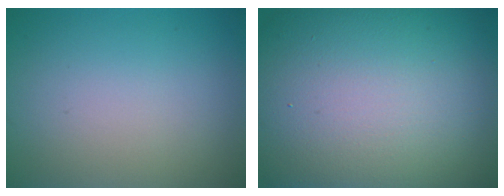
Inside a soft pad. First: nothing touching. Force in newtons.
{"total": 22.1, "press": 22.1, "slide": 0.9}